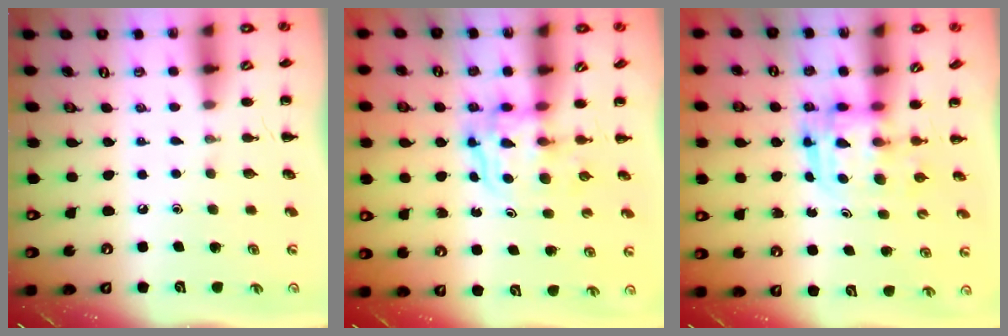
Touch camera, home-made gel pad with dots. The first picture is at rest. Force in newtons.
{"total": 3.6, "press": 3.6, "slide": 0.2}
{"total": 3.0, "press": 3.0, "slide": 0.3}